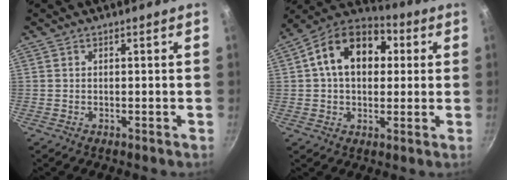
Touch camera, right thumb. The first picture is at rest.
{"total": 16.5, "force": [3.4, 11.4, 11.3], "torque": [-0.155, 0.026, 0.035]}